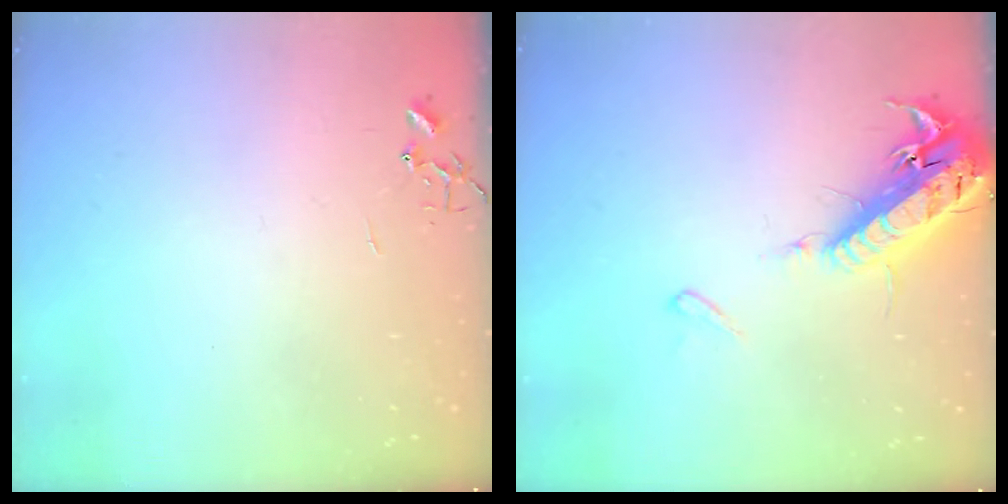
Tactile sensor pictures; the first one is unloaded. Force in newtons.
{"total": 17.4, "press": 16.9, "slide": 4.1}